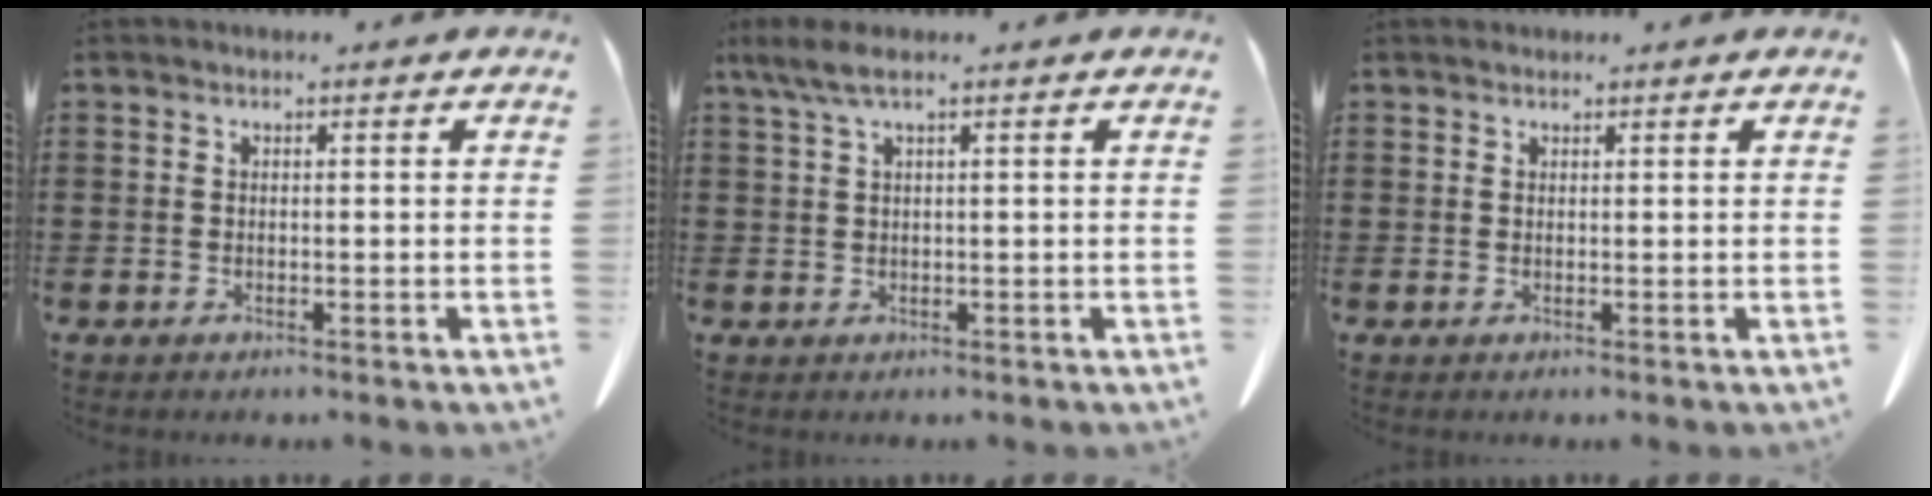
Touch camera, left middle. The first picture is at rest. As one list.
[{"total": 3.0, "force": [1.4, 0.5, 2.6], "torque": [-0.067, -0.004, 0.021]}, {"total": 0.7, "force": [0.6, 0.3, 0.0], "torque": [-0.002, 0.002, 0.013]}]